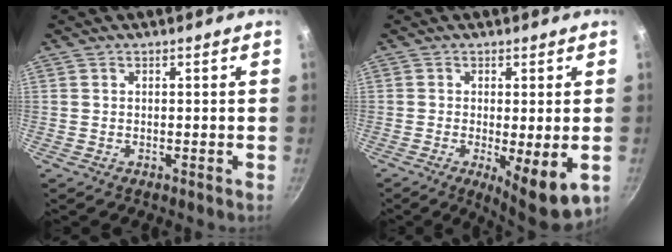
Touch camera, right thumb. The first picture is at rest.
{"total": 8.7, "force": [-1.9, 2.1, 8.3], "torque": [-0.115, -0.012, -0.018]}